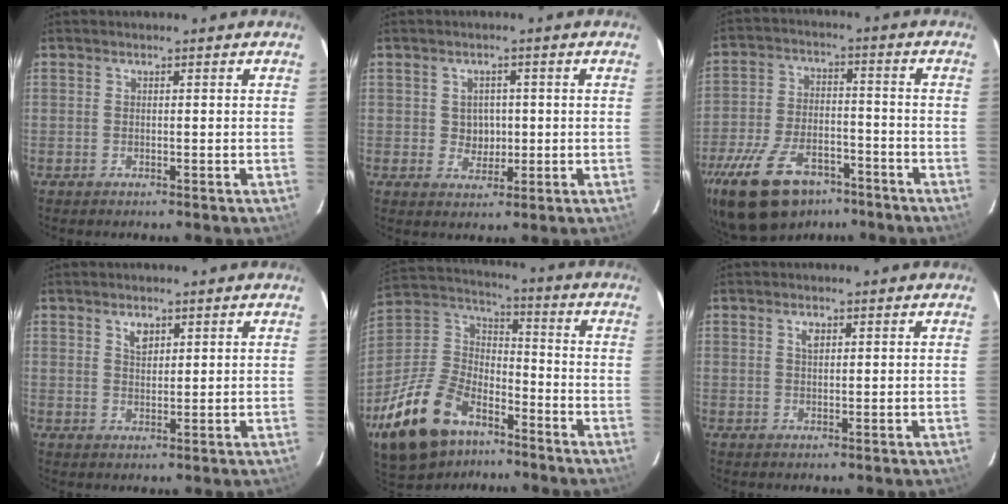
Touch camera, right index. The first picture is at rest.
{"total": 3.5, "force": [0.4, 3.3, 1.2], "torque": [-0.021, 0.009, 0.011]}
{"total": 21.2, "force": [-13.7, 11.1, 11.7], "torque": [-0.261, -0.020, -0.223]}
{"total": 2.7, "force": [1.5, 1.7, 1.5], "torque": [-0.022, 0.005, 0.027]}
{"total": 21.3, "force": [-13.1, 11.9, 11.8], "torque": [-0.270, 0.011, -0.229]}
{"total": 1.6, "force": [0.7, 0.9, 1.1], "torque": [-0.019, 0.004, 0.012]}